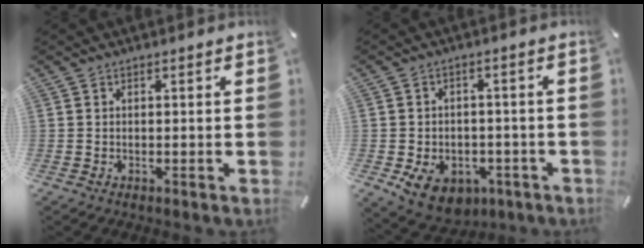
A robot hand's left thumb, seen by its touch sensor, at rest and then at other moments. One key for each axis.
{"total": 9.3, "fx": -3.9, "fy": 7.1, "fz": 4.6, "tx": -0.078, "ty": 0.026, "tz": -0.067}